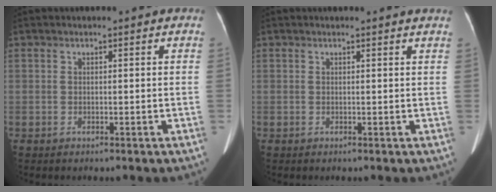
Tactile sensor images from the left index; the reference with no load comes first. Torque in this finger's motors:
{"motor_torque": [0.26, -0.13, -0.05, 0.03]}